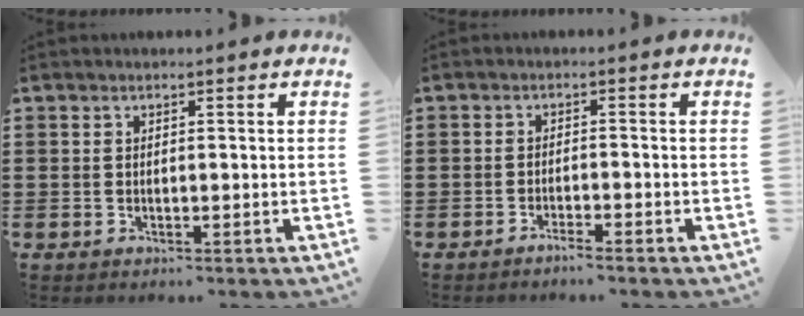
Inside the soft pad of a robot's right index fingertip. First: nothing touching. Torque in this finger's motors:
{"motor_torque": [0.57, 0.73, -0.24, -0.01]}